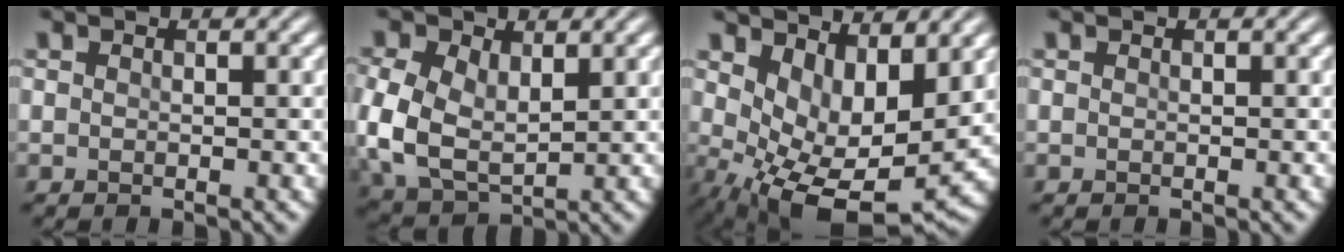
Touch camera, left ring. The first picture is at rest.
{"total": 7.4, "force": [0.5, 5.0, 5.5], "torque": [-0.149, -0.006, 0.016]}
{"total": 8.7, "force": [1.2, 4.7, 7.2], "torque": [-0.126, -0.031, 0.034]}
{"total": 0.0}